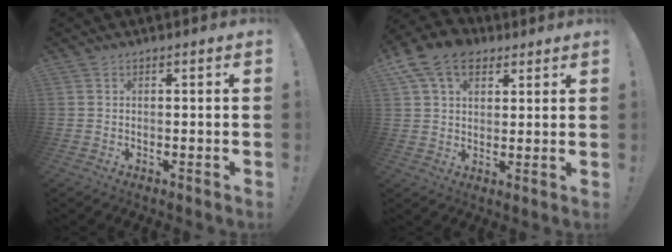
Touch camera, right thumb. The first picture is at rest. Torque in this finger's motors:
{"motor_torque": [0.97, 2.08, 0.29, -0.25, 0.14]}